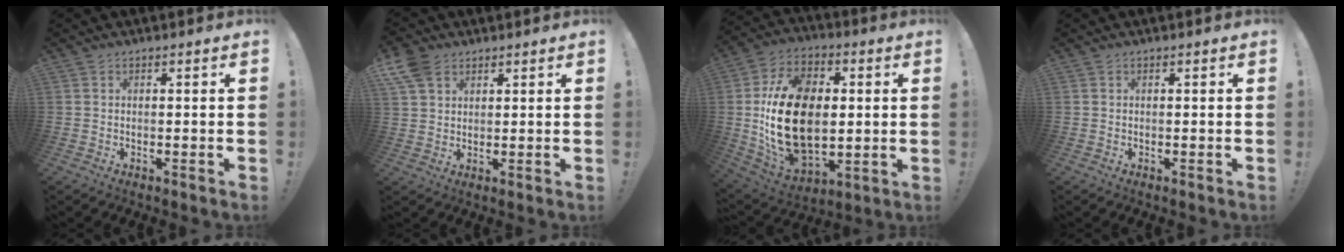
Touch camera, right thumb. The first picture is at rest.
{"total": 7.4, "force": [4.3, 4.9, 3.5], "torque": [-0.067, -0.010, 0.087]}
{"total": 26.4, "force": [0.5, 17.3, 19.8], "torque": [-0.378, 0.007, 0.022]}
{"total": 0.0}